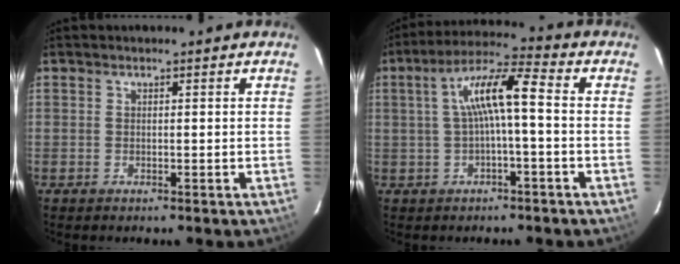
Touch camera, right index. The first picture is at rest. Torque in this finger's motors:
{"motor_torque": [0.64, -0.32, 0.59, 0.17]}